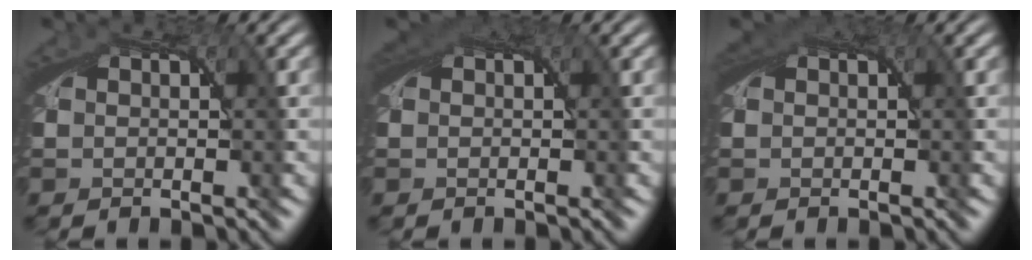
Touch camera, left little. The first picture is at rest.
{"total": 1.2, "force": [0.5, 0.9, 0.8], "torque": [-0.016, -0.003, 0.007]}
{"total": 1.2, "force": [0.4, 0.9, 0.7], "torque": [-0.015, -0.003, 0.007]}